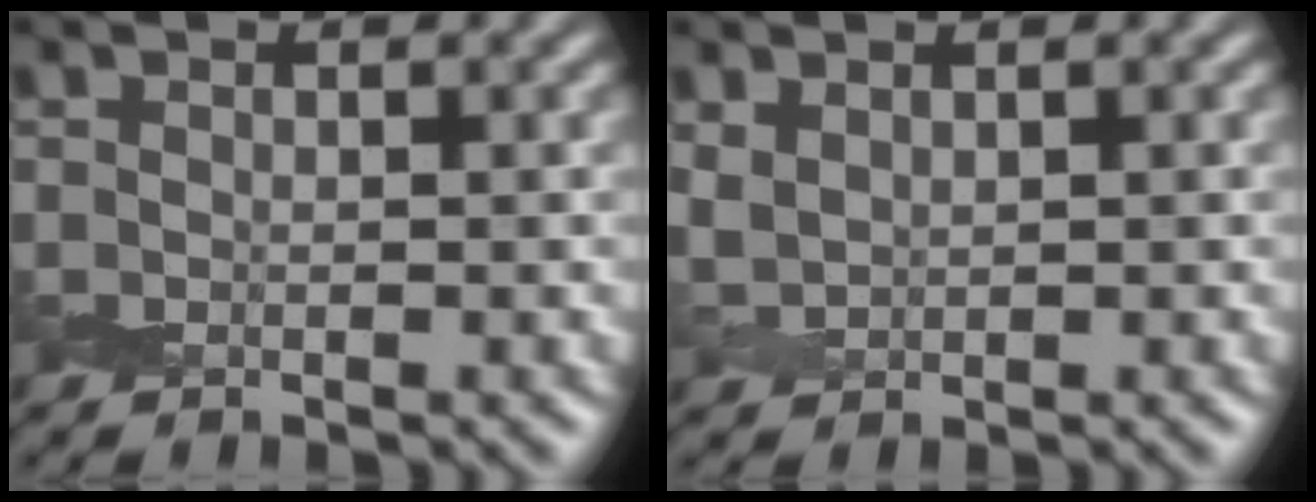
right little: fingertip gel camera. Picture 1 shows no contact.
{"total": 1.2, "force": [0.8, 0.7, 0.6], "torque": [-0.023, 0.000, 0.021]}